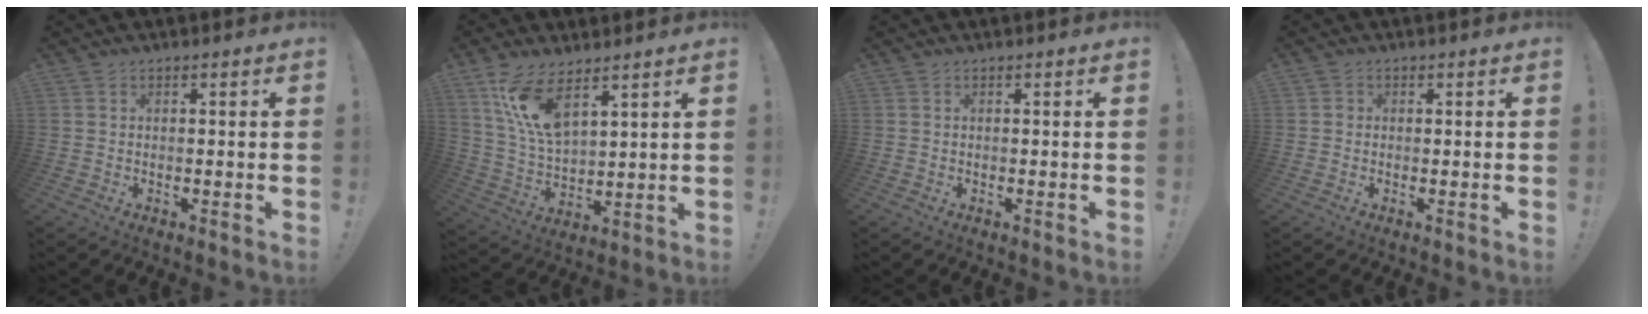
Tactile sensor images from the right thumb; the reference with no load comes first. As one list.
[{"total": 12.7, "force": [8.1, 4.9, 8.4], "torque": [-0.174, -0.039, 0.151]}, {"total": 0.0}, {"total": 1.1, "force": [-0.1, 1.1, 0.3], "torque": [0.002, 0.001, -0.003]}]